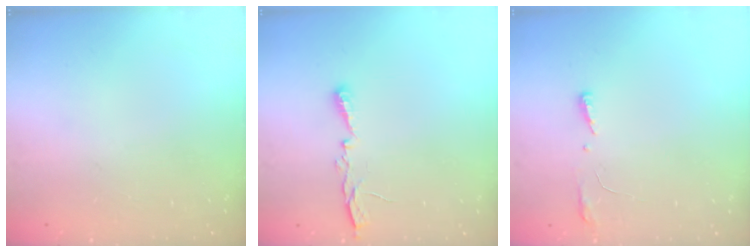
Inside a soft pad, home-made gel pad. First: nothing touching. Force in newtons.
{"total": 5.2, "press": 5.1, "slide": 0.8}
{"total": 3.8, "press": 3.6, "slide": 1.2}